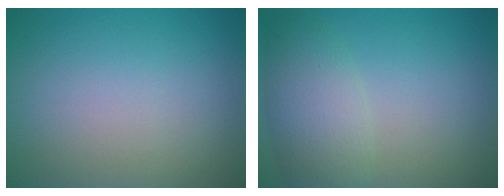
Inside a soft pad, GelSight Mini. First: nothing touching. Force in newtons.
{"total": 4.3, "press": 4.3, "slide": 0.2}